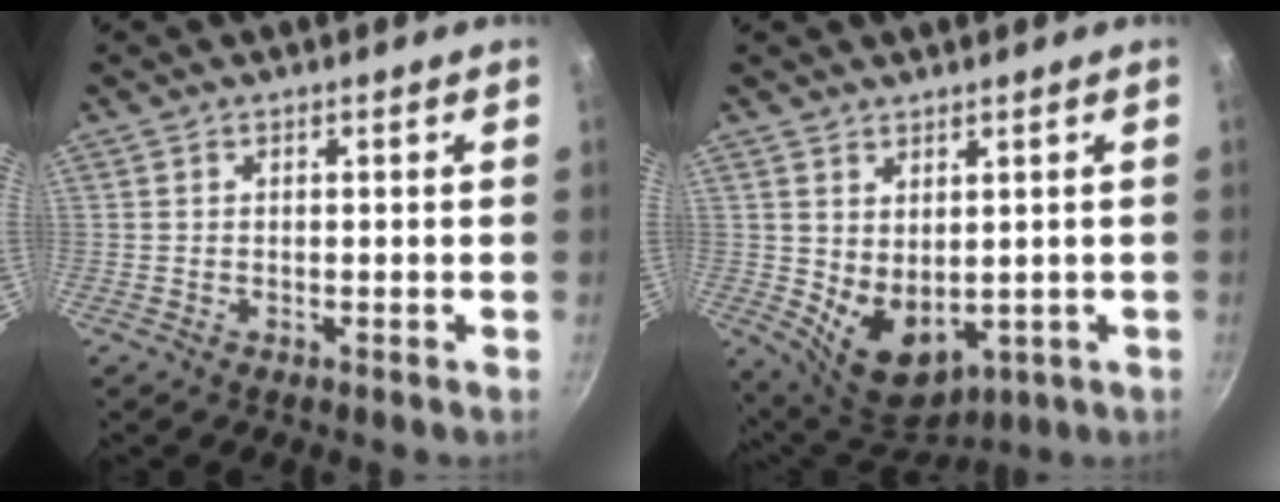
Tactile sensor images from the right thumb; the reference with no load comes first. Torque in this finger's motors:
{"motor_torque": [-0.40, 0.69, 0.71, 0.64, 0.06]}